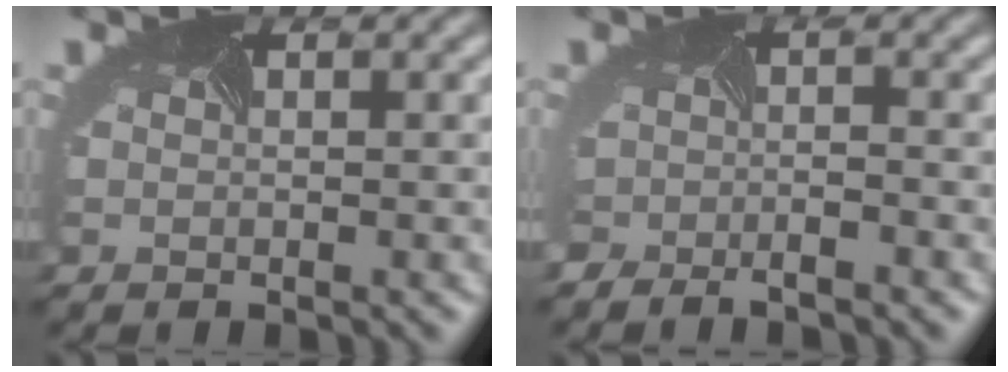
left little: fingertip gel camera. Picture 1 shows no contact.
{"total": 2.0, "force": [-1.9, 0.4, 0.6], "torque": [-0.014, -0.024, -0.029]}